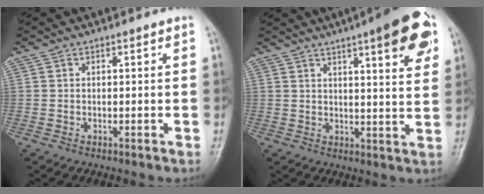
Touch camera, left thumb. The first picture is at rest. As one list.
[{"total": 13.4, "force": [7.0, 2.8, 11.1], "torque": [-0.126, -0.022, 0.088]}]